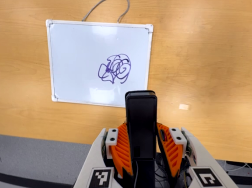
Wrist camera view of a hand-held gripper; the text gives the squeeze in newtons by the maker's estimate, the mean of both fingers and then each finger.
{"total": 4.7, "left": 3.7, "right": 5.7}